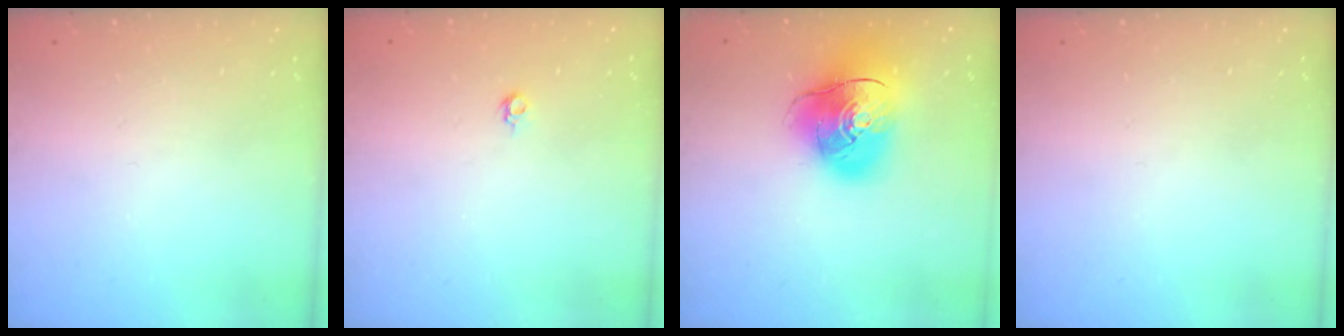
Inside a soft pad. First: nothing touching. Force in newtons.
{"total": 3.7, "press": 3.6, "slide": 0.7}
{"total": 14.8, "press": 14.7, "slide": 2.1}
{"total": 0.0}